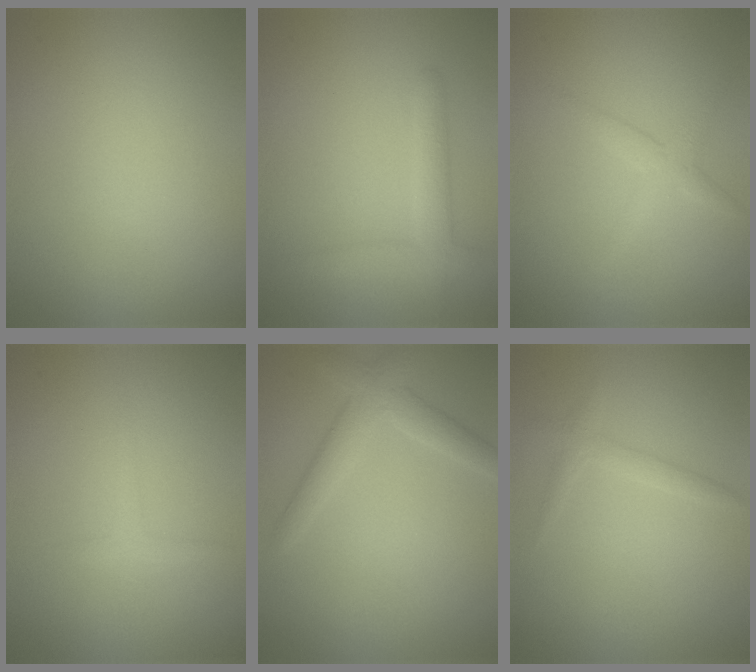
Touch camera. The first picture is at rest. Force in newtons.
{"total": 2.9, "press": 2.9, "slide": 0.2}
{"total": 1.8, "press": 1.8, "slide": 0.1}
{"total": 1.1, "press": 1.1, "slide": 0.0}
{"total": 3.1, "press": 3.1, "slide": 0.3}
{"total": 1.3, "press": 1.3, "slide": 0.1}